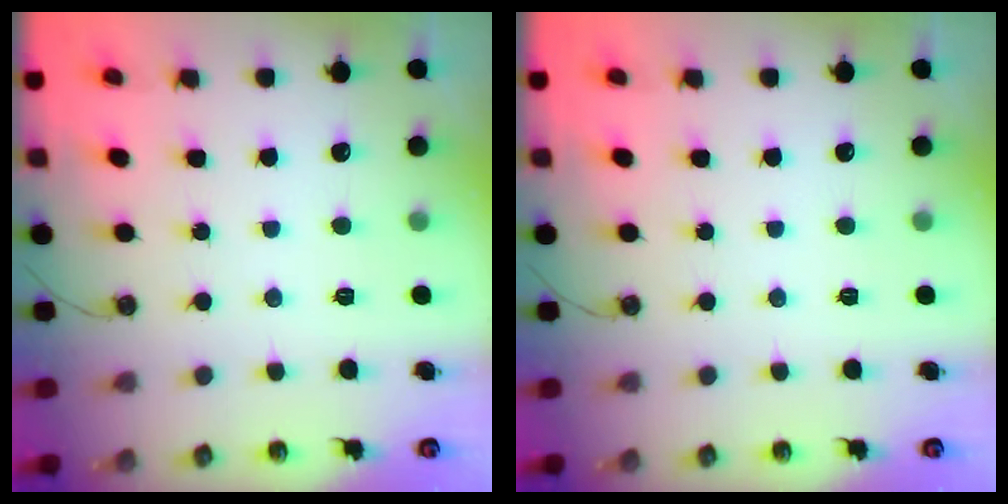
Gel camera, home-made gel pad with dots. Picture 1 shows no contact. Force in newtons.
{"total": 0.0}